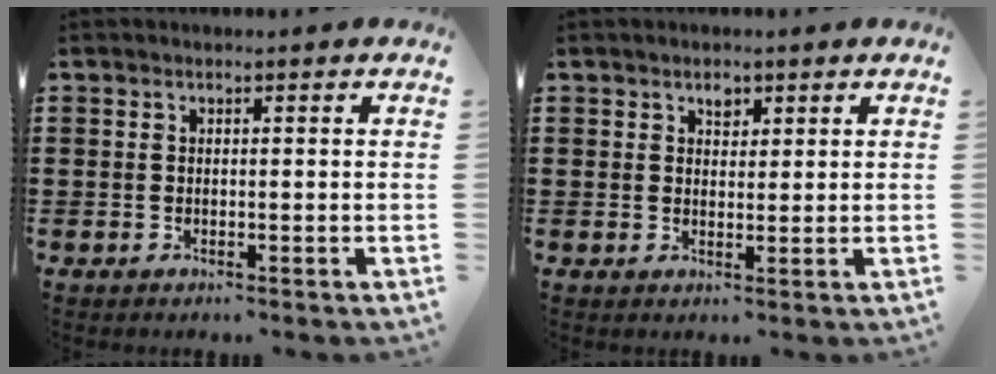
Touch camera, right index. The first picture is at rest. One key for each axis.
{"total": 1.8, "fx": 1.2, "fy": 1.1, "fz": 0.9, "tx": -0.012, "ty": 0.000, "tz": 0.021}